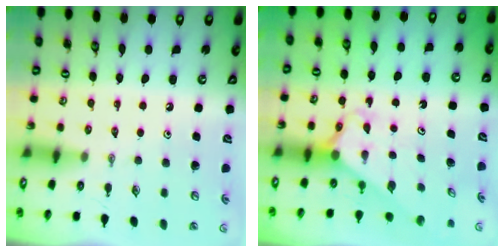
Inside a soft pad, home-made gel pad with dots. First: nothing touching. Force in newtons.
{"total": 2.4, "press": 2.4, "slide": 0.2}